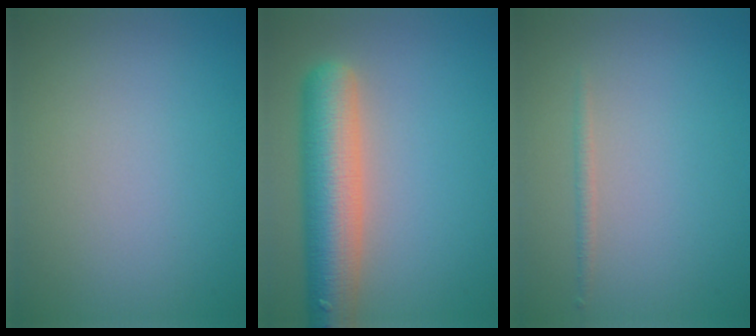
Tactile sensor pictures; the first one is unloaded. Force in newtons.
{"total": 7.9, "press": 7.9, "slide": 0.5}
{"total": 0.8, "press": 0.8, "slide": 0.0}